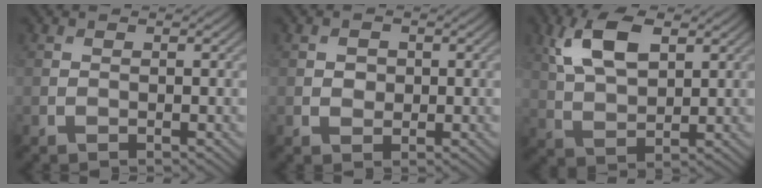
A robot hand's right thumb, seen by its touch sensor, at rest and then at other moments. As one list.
[{"total": 1.5, "force": [0.1, 1.4, 0.6], "torque": [-0.013, -0.004, 0.000]}, {"total": 8.7, "force": [3.5, 4.5, 6.6], "torque": [-0.148, 0.010, 0.066]}]